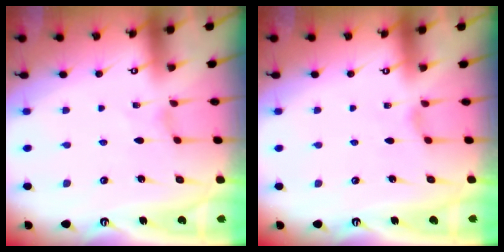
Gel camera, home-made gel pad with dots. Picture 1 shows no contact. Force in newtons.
{"total": 0.0}